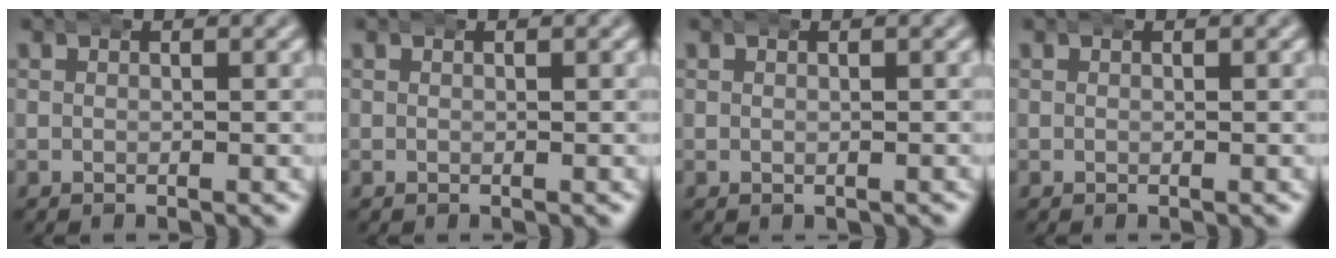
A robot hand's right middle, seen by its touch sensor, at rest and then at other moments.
{"total": 0.0}
{"total": 0.0}
{"total": 0.0}